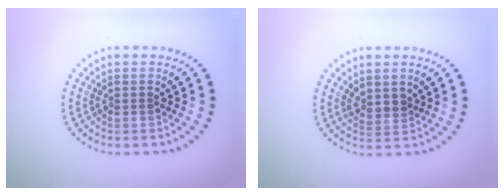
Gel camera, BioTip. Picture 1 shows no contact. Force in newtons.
{"total": 1.4, "press": 1.1, "slide": 0.8}